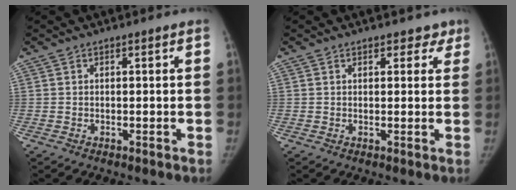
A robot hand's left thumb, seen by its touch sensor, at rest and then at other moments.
{"total": 3.2, "force": [2.3, 2.0, 0.8], "torque": [0.026, -0.007, 0.023]}